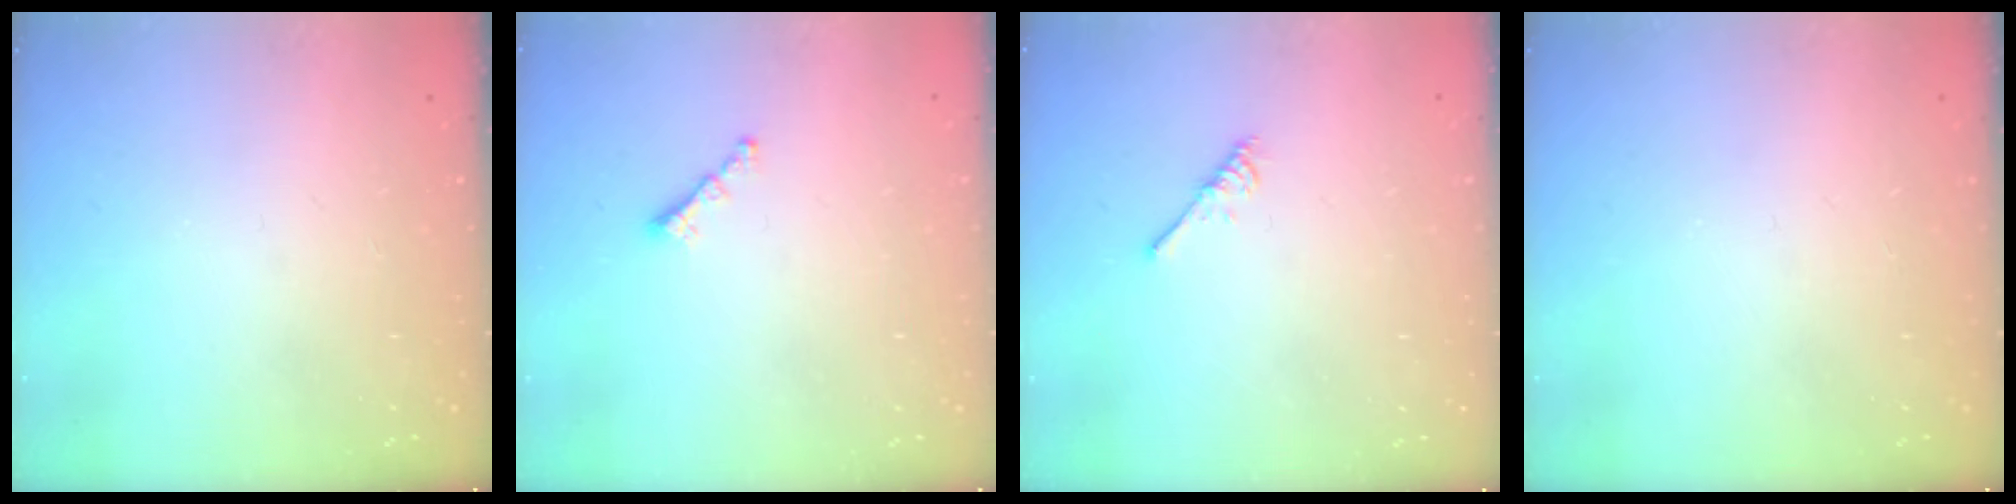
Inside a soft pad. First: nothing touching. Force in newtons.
{"total": 1.6, "press": 1.5, "slide": 0.5}
{"total": 2.7, "press": 2.7, "slide": 0.5}
{"total": 0.0}